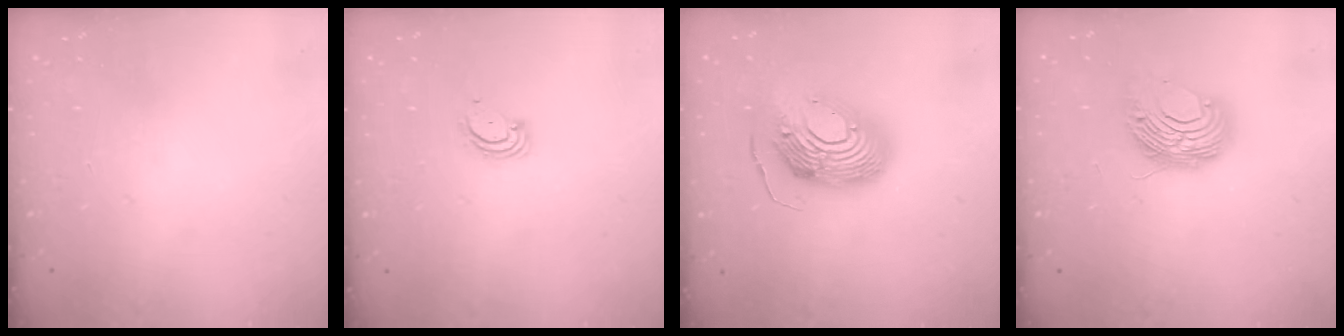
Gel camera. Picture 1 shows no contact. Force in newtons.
{"total": 2.8, "press": 2.8, "slide": 0.3}
{"total": 16.9, "press": 16.8, "slide": 1.6}
{"total": 8.9, "press": 8.9, "slide": 0.0}